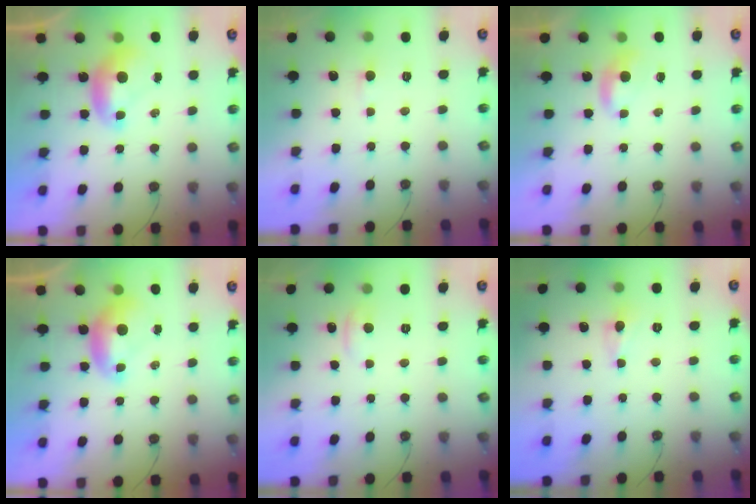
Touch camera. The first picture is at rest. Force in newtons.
{"total": 2.3, "press": 2.3, "slide": 0.3}
{"total": 1.5, "press": 1.5, "slide": 0.4}
{"total": 0.0}
{"total": 0.8, "press": 0.0, "slide": 0.8}
{"total": 1.4, "press": 1.2, "slide": 0.6}